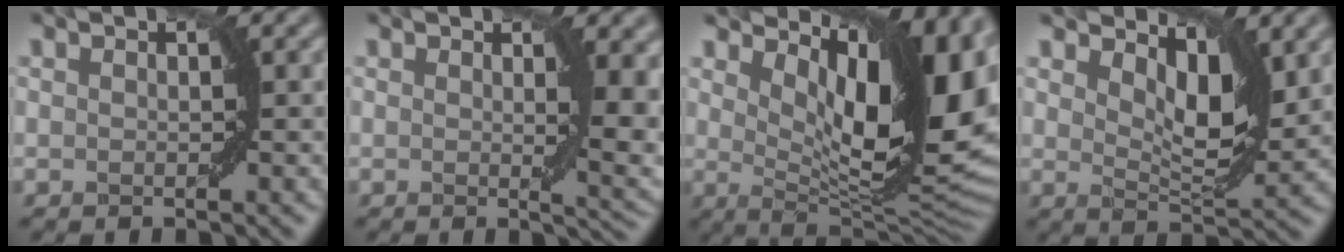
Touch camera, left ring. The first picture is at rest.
{"total": 5.6, "force": [1.2, 1.8, 5.1], "torque": [-0.053, -0.007, 0.022]}
{"total": 14.0, "force": [5.2, 5.4, 11.8], "torque": [-0.150, -0.006, 0.090]}
{"total": 5.0, "force": [2.6, 2.1, 3.7], "torque": [-0.063, -0.010, 0.038]}